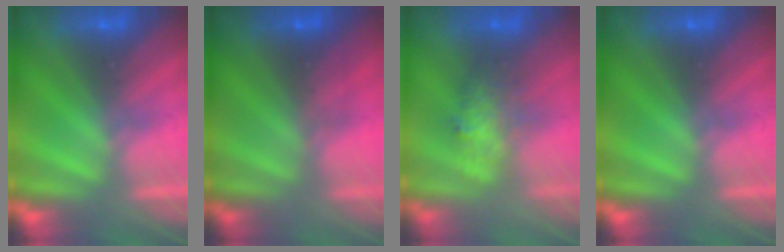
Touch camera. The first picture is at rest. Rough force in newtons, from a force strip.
{"total": 4.8}
{"total": 2.6}
{"total": 0.0}